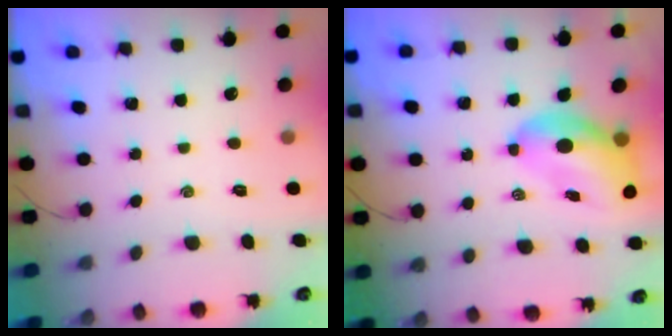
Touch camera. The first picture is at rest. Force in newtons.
{"total": 7.6, "press": 7.3, "slide": 2.2}